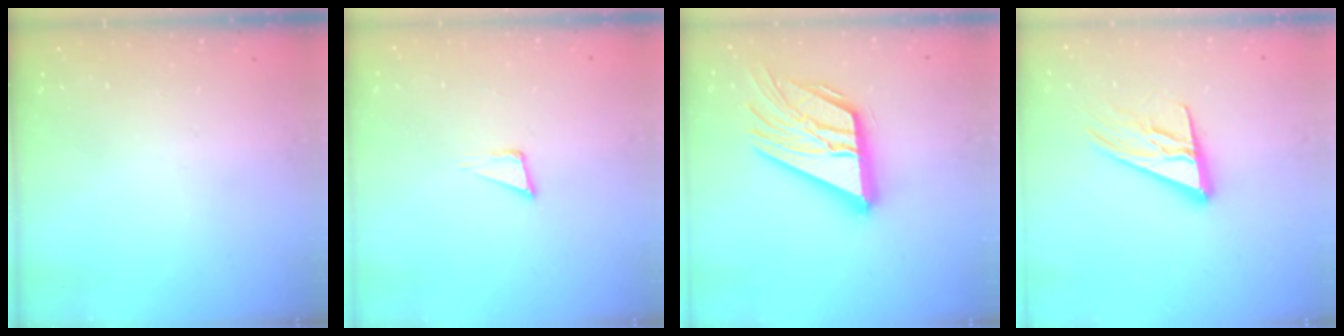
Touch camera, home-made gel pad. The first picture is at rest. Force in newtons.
{"total": 3.9, "press": 2.6, "slide": 2.9}
{"total": 21.7, "press": 21.6, "slide": 1.9}
{"total": 14.9, "press": 14.6, "slide": 2.9}